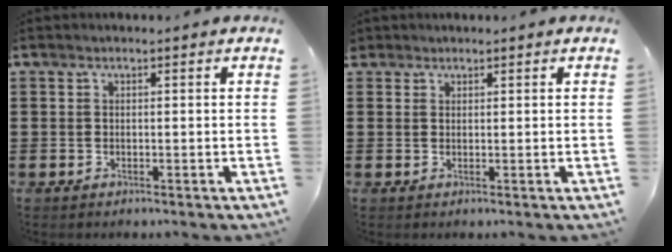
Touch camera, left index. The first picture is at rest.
{"total": 1.1, "force": [0.9, 0.6, 0.1], "torque": [-0.004, 0.004, 0.017]}